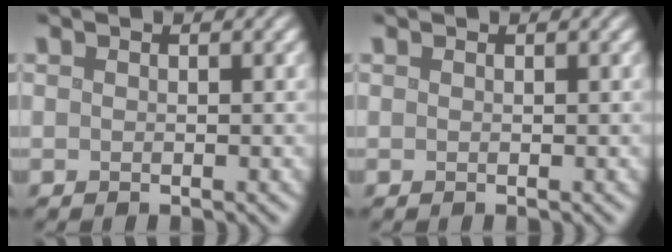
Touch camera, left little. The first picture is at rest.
{"total": 0.0}